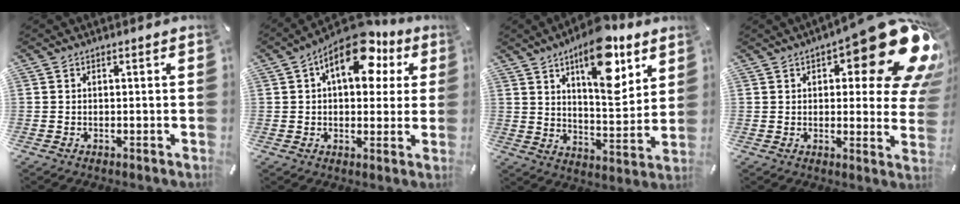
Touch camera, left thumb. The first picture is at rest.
{"total": 14.6, "force": [6.5, 8.0, 10.4], "torque": [-0.145, -0.020, 0.109]}
{"total": 16.6, "force": [9.6, 6.9, 11.7], "torque": [-0.171, -0.048, 0.157]}
{"total": 21.8, "force": [11.1, 7.4, 17.2], "torque": [-0.216, -0.078, 0.178]}